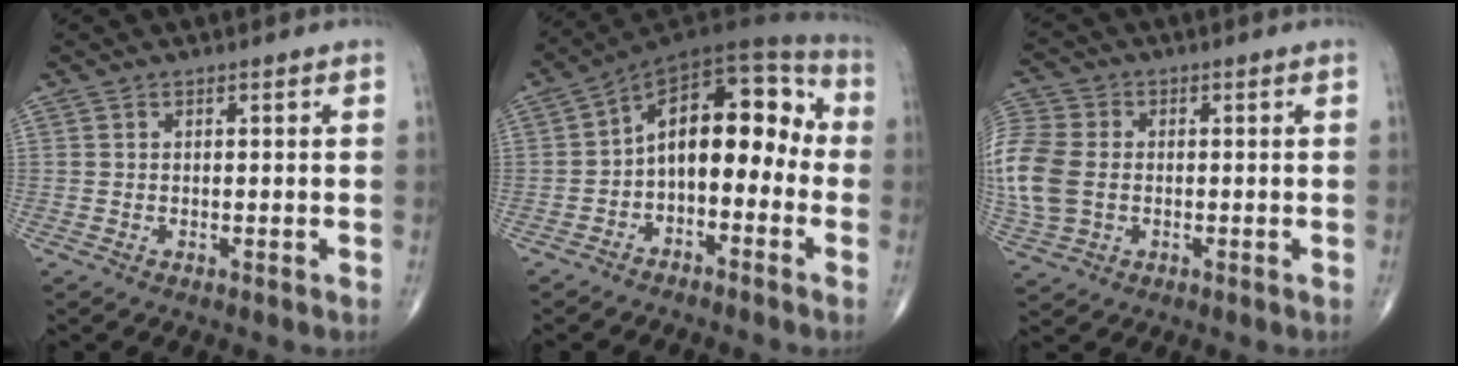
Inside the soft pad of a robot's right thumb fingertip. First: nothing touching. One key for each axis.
{"total": 14.3, "fx": -1.6, "fy": 8.2, "fz": 11.6, "tx": -0.135, "ty": 0.056, "tz": -0.040}
{"total": 15.9, "fx": -0.9, "fy": 12.2, "fz": 10.1, "tx": -0.276, "ty": 0.008, "tz": -0.013}